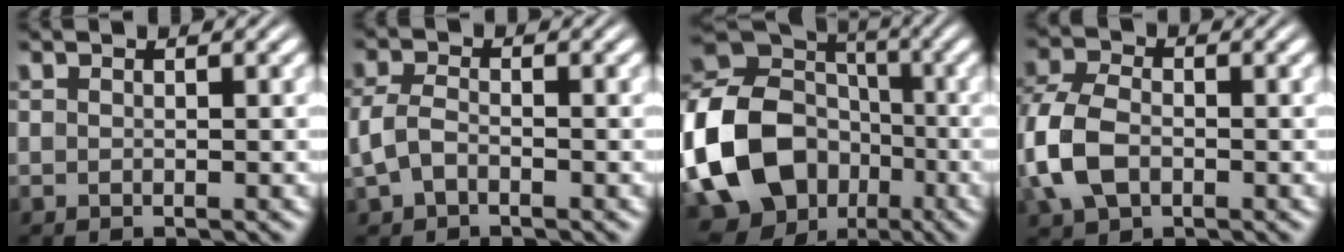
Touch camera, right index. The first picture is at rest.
{"total": 2.9, "force": [-1.0, 2.2, 1.7], "torque": [-0.053, -0.010, -0.012]}
{"total": 18.7, "force": [-4.2, 15.9, 8.9], "torque": [-0.234, -0.086, -0.049]}
{"total": 5.5, "force": [-1.0, 4.2, 3.4], "torque": [-0.110, -0.024, -0.004]}